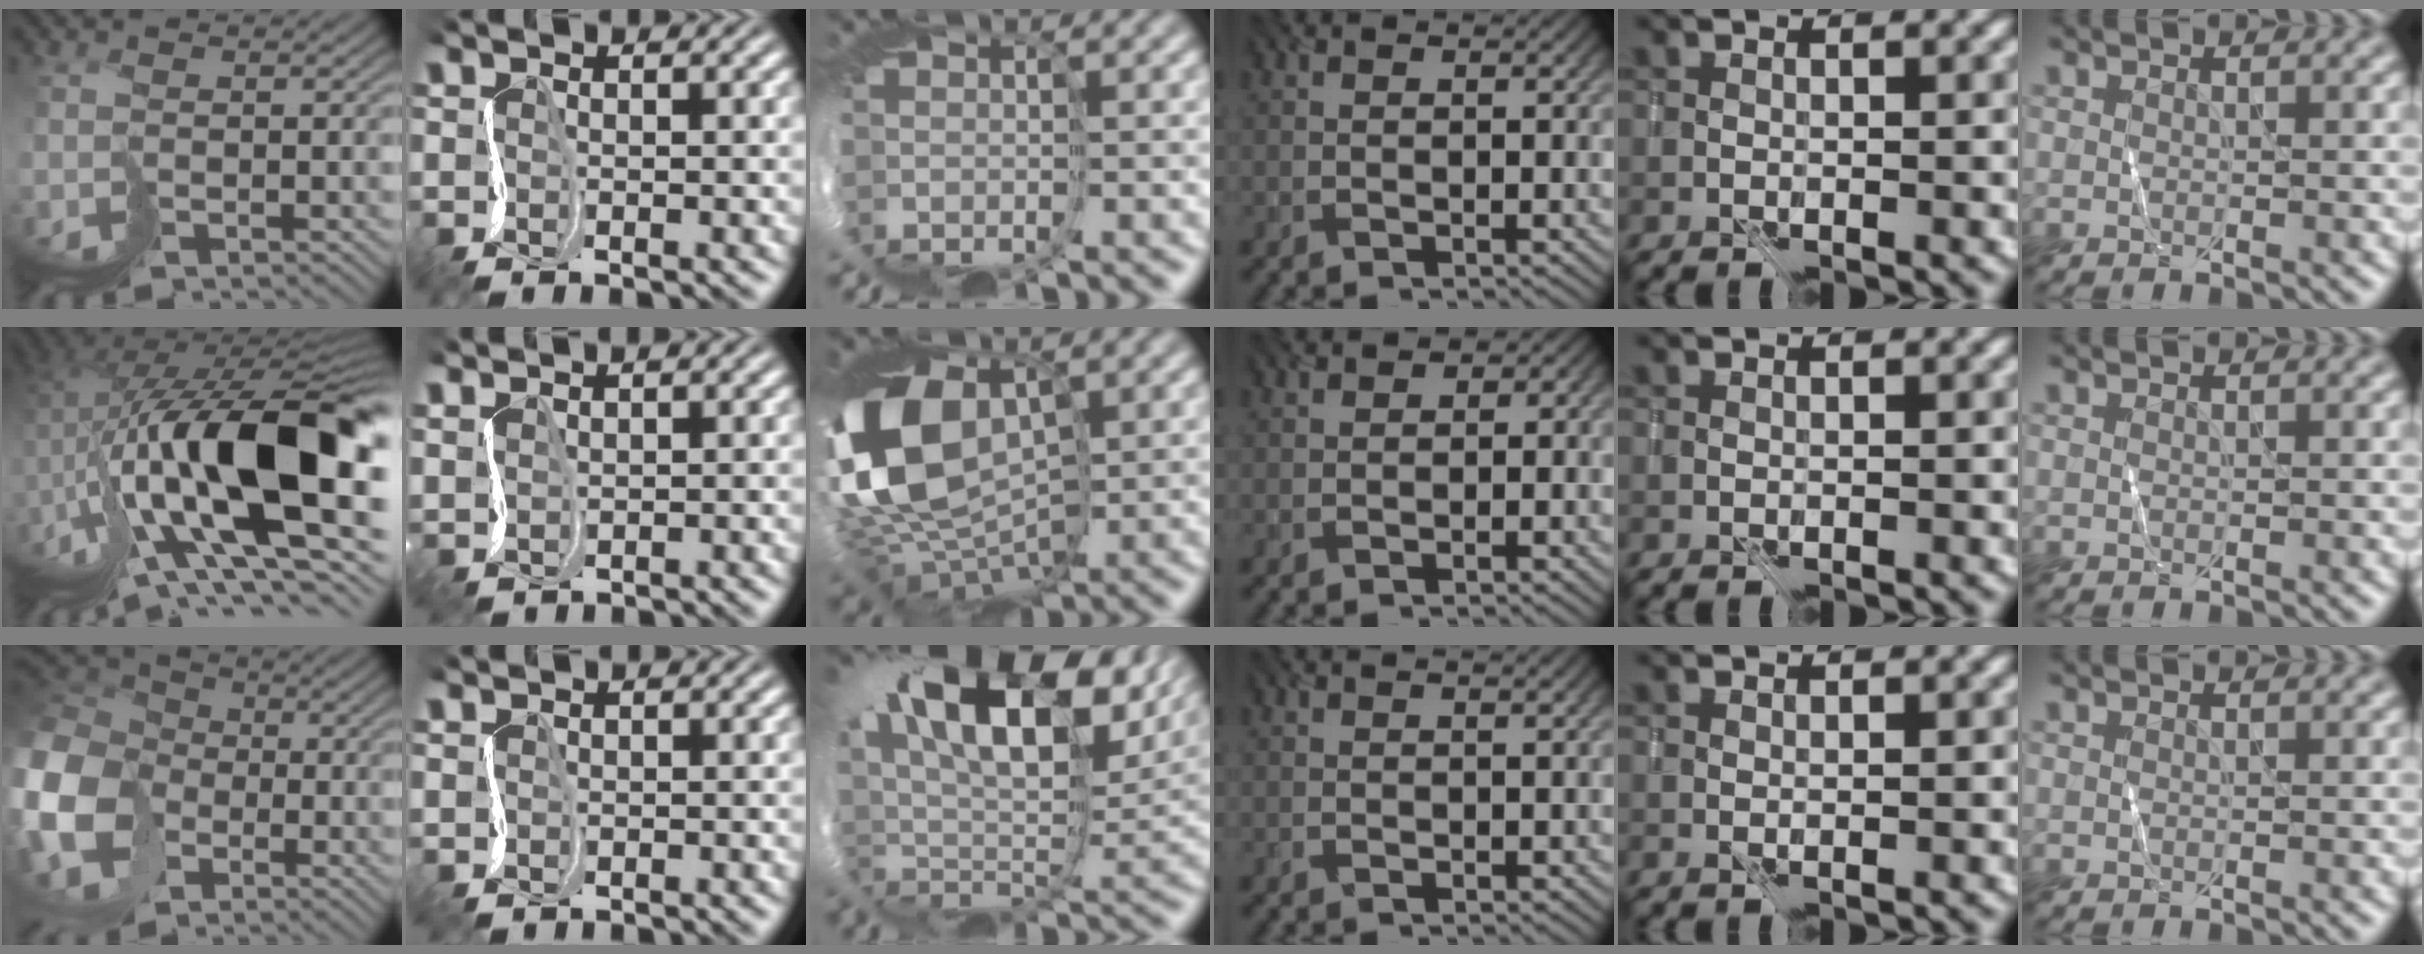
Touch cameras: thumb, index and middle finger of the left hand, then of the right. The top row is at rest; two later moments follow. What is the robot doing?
{"motion": "cut", "object": "tissue"}